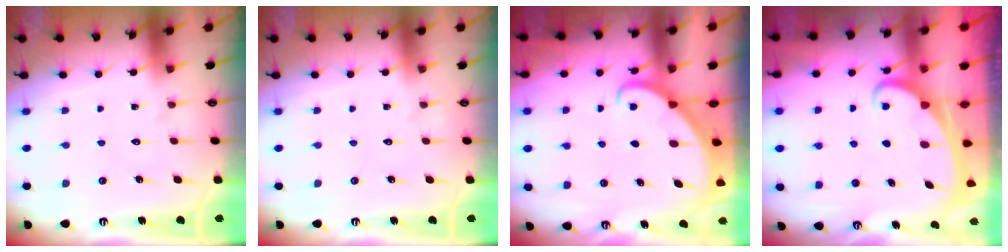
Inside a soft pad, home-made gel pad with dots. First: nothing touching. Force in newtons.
{"total": 0.0}
{"total": 2.0, "press": 2.0, "slide": 0.3}
{"total": 2.1, "press": 2.1, "slide": 0.2}